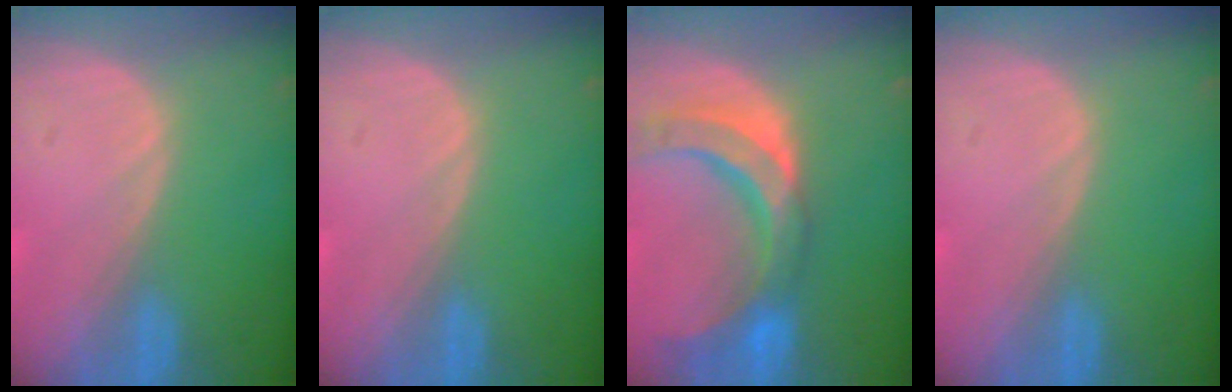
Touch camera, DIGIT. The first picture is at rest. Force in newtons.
{"total": 0.0}
{"total": 10.8, "press": 9.3, "slide": 5.5}
{"total": 0.0}